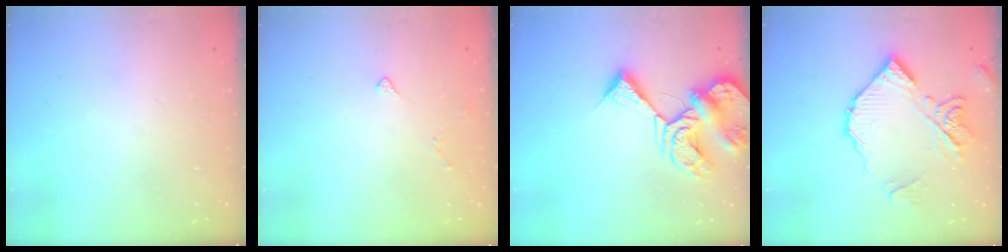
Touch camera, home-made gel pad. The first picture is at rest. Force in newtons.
{"total": 3.7, "press": 3.7, "slide": 0.7}
{"total": 11.8, "press": 11.7, "slide": 1.4}
{"total": 14.4, "press": 14.3, "slide": 1.6}